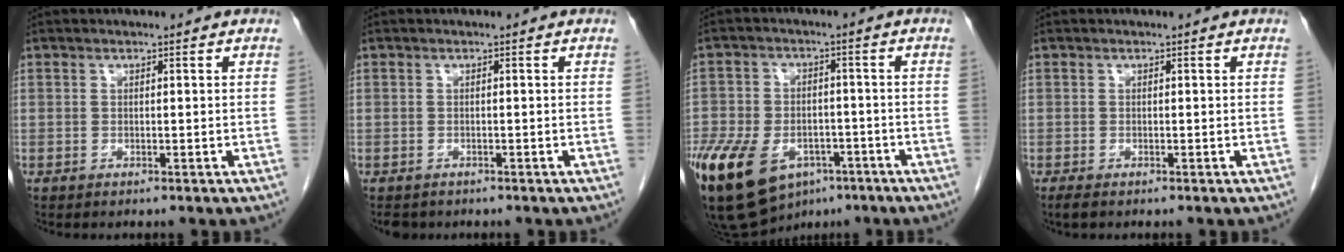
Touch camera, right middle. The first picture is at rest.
{"total": 2.4, "force": [-1.9, 1.3, 0.5], "torque": [-0.011, -0.001, -0.027]}
{"total": 18.9, "force": [-10.2, 11.1, 11.5], "torque": [-0.275, -0.013, -0.163]}
{"total": 1.2, "force": [-0.9, 0.4, 0.7], "torque": [-0.018, -0.004, -0.014]}